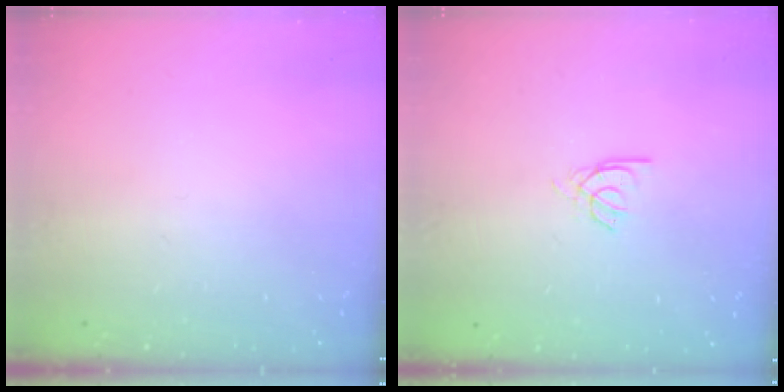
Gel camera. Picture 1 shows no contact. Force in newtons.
{"total": 2.2, "press": 2.1, "slide": 0.4}